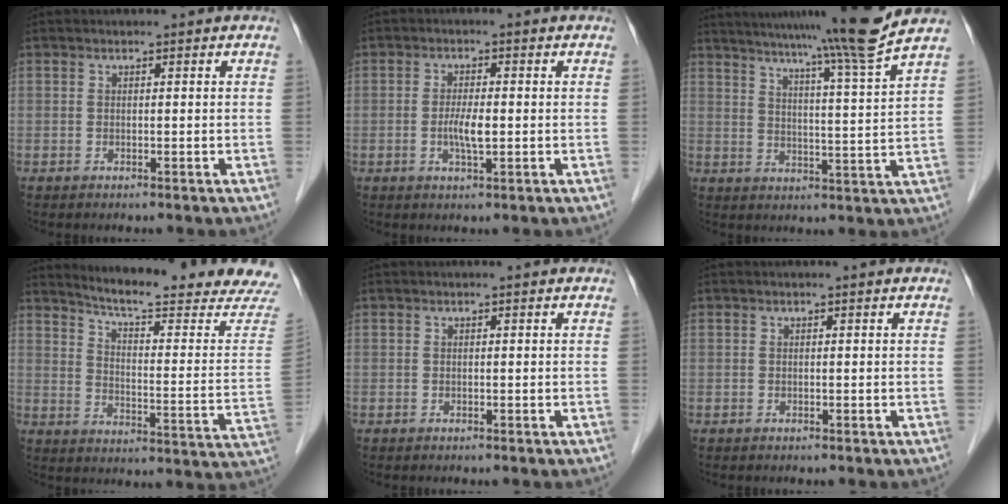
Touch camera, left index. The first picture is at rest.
{"total": 3.4, "force": [-0.6, 0.6, 3.3], "torque": [-0.068, -0.003, -0.008]}
{"total": 14.1, "force": [11.8, -3.2, 6.9], "torque": [-0.113, -0.036, 0.164]}
{"total": 20.5, "force": [19.1, -0.4, 7.4], "torque": [-0.117, -0.098, 0.238]}
{"total": 0.0}
{"total": 0.0}